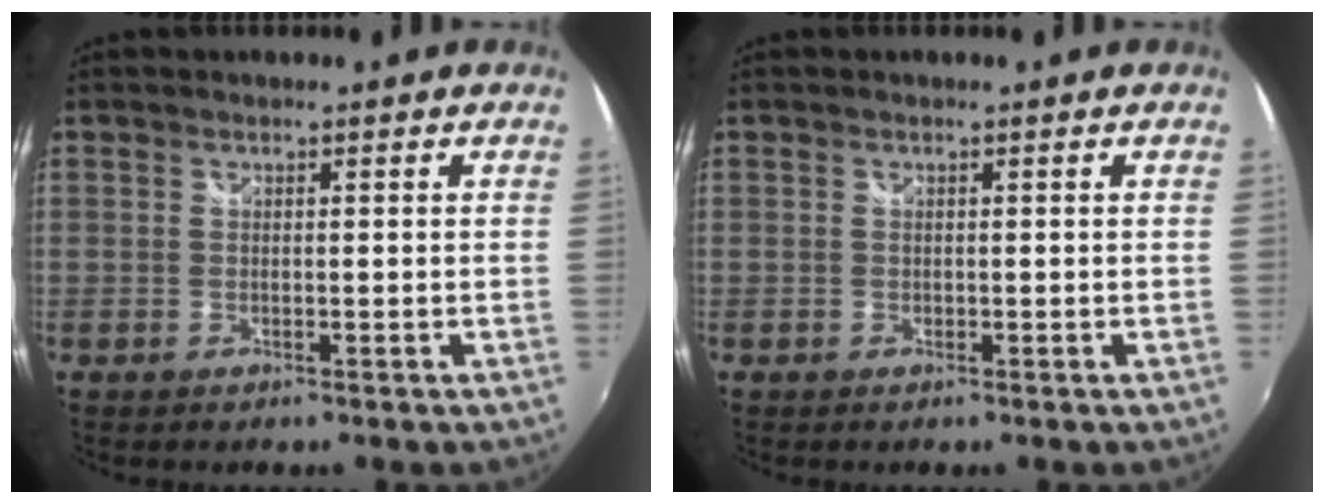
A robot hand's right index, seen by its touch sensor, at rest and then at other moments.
{"total": 0.0}